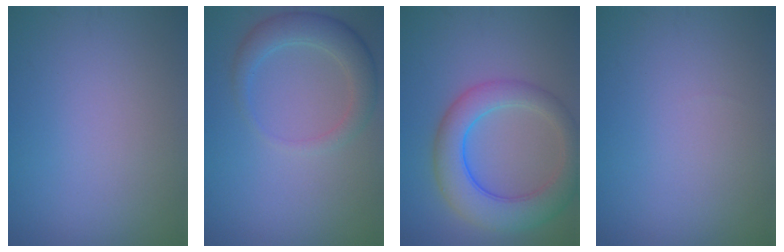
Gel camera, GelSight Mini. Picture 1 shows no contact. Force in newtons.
{"total": 2.4, "press": 2.4, "slide": 0.4}
{"total": 6.3, "press": 6.2, "slide": 0.3}
{"total": 0.0}